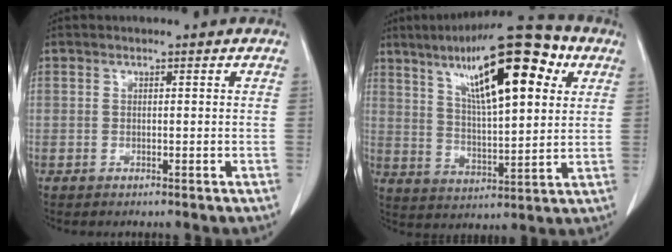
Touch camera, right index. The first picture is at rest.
{"total": 19.2, "force": [8.9, 4.3, 16.5], "torque": [-0.265, 0.029, 0.146]}